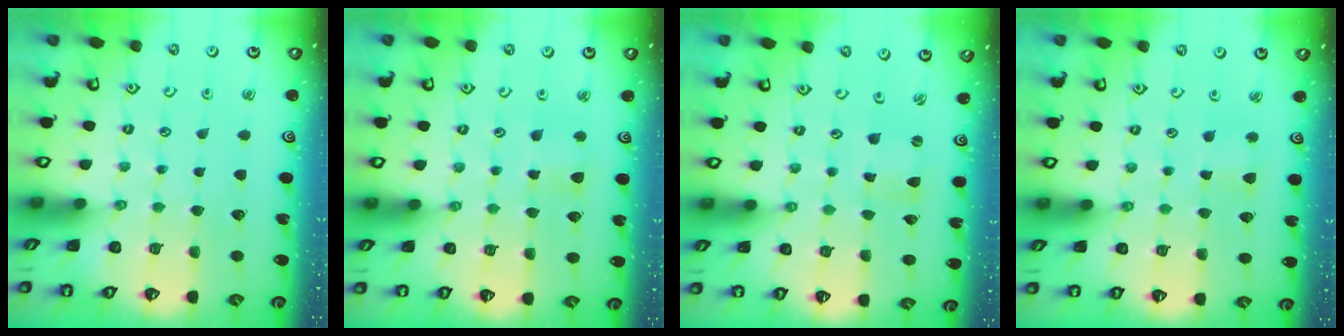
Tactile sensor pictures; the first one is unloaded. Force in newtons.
{"total": 3.8, "press": 3.7, "slide": 0.6}
{"total": 0.0}
{"total": 2.2, "press": 2.2, "slide": 0.2}